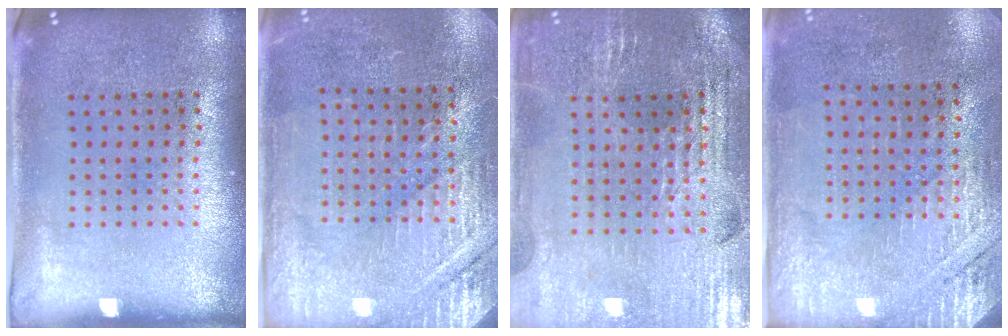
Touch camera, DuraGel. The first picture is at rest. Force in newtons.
{"total": 2.9, "press": 2.9, "slide": 0.3}
{"total": 2.9, "press": 2.8, "slide": 0.5}
{"total": 2.8, "press": 2.5, "slide": 1.3}